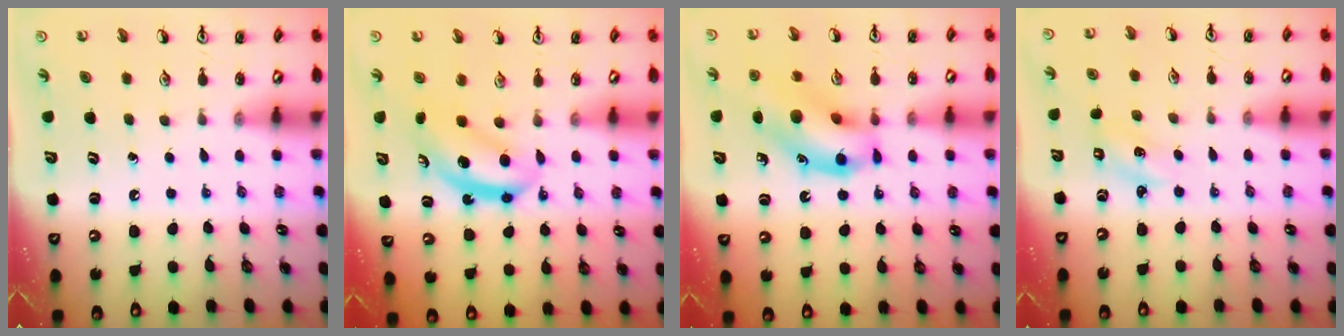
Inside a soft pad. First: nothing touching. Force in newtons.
{"total": 5.9, "press": 5.8, "slide": 0.8}
{"total": 14.6, "press": 14.4, "slide": 2.1}
{"total": 1.5, "press": 1.4, "slide": 0.4}